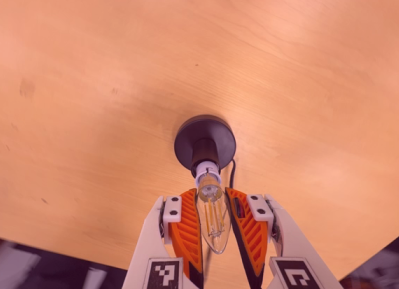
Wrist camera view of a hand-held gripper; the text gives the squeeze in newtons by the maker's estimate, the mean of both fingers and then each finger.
{"total": 13.1, "left": 13.4, "right": 12.8}